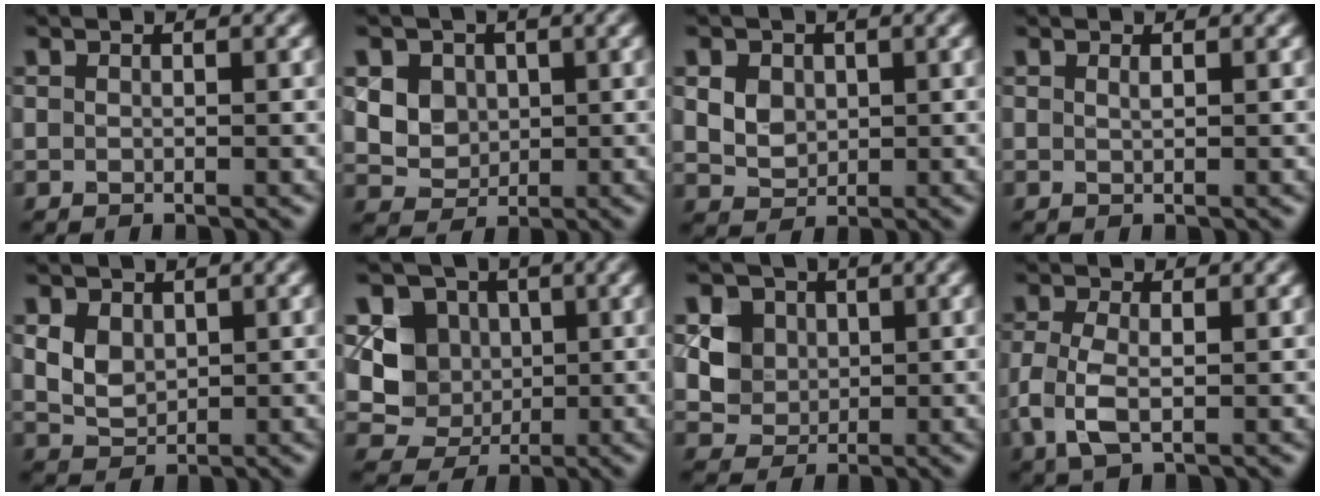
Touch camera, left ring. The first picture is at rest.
{"total": 5.4, "force": [1.9, 4.4, 2.5], "torque": [-0.057, 0.013, 0.035]}
{"total": 4.3, "force": [1.3, 3.4, 2.2], "torque": [-0.050, 0.012, 0.020]}
{"total": 0.6, "force": [0.3, 0.2, 0.5], "torque": [-0.005, 0.001, 0.005]}
{"total": 2.8, "force": [0.9, 2.1, 1.6], "torque": [-0.038, -0.003, 0.019]}
{"total": 4.8, "force": [0.9, 4.3, 2.0], "torque": [-0.036, -0.002, 0.006]}
{"total": 4.1, "force": [1.2, 3.5, 1.8], "torque": [-0.046, -0.005, 0.034]}
{"total": 3.9, "force": [-0.6, 2.0, 3.3], "torque": [-0.085, -0.005, -0.012]}